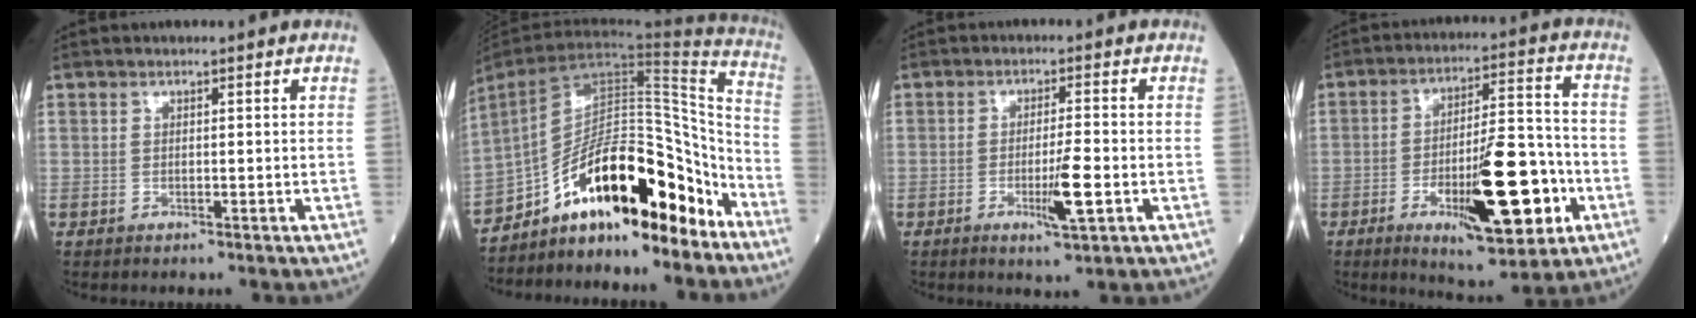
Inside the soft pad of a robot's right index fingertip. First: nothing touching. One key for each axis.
{"total": 18.2, "fx": -12.5, "fy": 5.1, "fz": 12.2, "tx": -0.183, "ty": 0.038, "tz": -0.207}
{"total": 5.5, "fx": -1.6, "fy": 0.2, "fz": 5.2, "tx": -0.092, "ty": -0.010, "tz": -0.025}
{"total": 16.4, "fx": -5.4, "fy": 4.1, "fz": 15.0, "tx": -0.236, "ty": 0.000, "tz": -0.077}